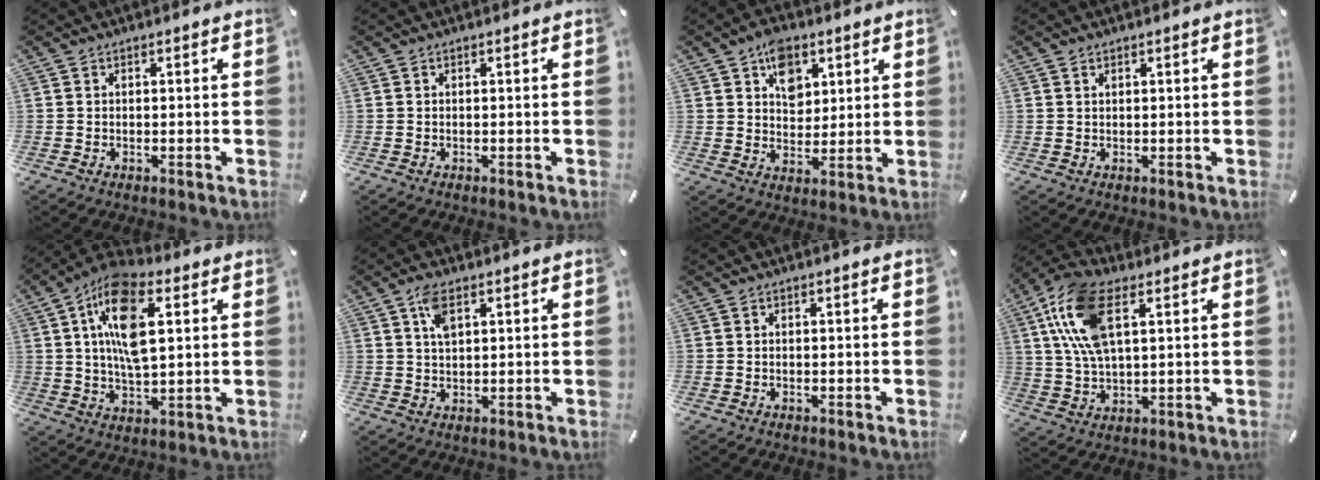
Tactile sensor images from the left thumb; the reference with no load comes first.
{"total": 0.0}
{"total": 8.3, "force": [4.1, 6.1, 3.8], "torque": [-0.046, -0.012, 0.069]}
{"total": 0.6, "force": [0.4, 0.3, 0.4], "torque": [-0.007, 0.000, 0.008]}
{"total": 14.9, "force": [5.2, 7.2, 12.0], "torque": [-0.228, -0.004, 0.090]}
{"total": 4.9, "force": [2.4, 2.3, 3.6], "torque": [-0.072, 0.002, 0.040]}
{"total": 0.0}
{"total": 14.3, "force": [5.8, 7.0, 11.0], "torque": [-0.252, 0.000, 0.102]}